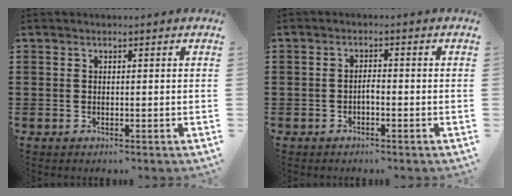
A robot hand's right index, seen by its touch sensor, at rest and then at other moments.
{"total": 1.3, "force": [-0.7, 0.4, 1.1], "torque": [-0.024, 0.000, -0.014]}